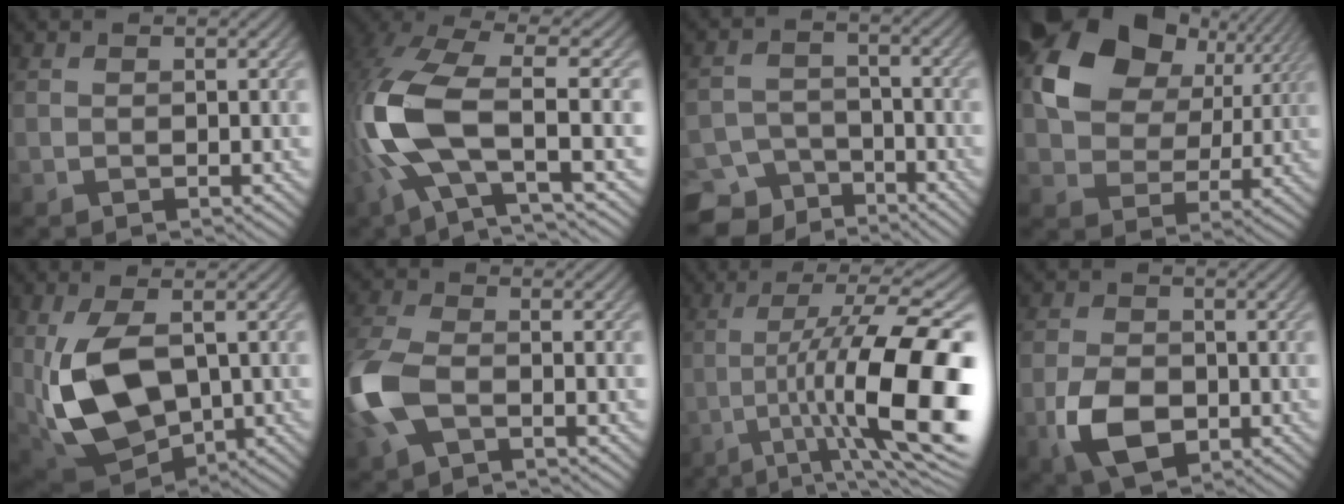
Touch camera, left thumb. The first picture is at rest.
{"total": 13.3, "force": [-1.7, 5.2, 12.1], "torque": [-0.292, -0.006, -0.040]}
{"total": 7.5, "force": [-6.1, 4.2, 1.4], "torque": [-0.031, -0.012, -0.098]}
{"total": 14.1, "force": [5.7, 10.2, 8.0], "torque": [-0.165, 0.014, 0.099]}
{"total": 13.2, "force": [-0.8, 7.6, 10.8], "torque": [-0.265, -0.027, -0.003]}
{"total": 8.4, "force": [-2.5, 4.7, 6.5], "torque": [-0.187, -0.011, -0.064]}
{"total": 16.0, "force": [-3.7, 4.2, 15.0], "torque": [-0.245, 0.002, -0.057]}
{"total": 6.9, "force": [-2.4, 4.5, 4.6], "torque": [-0.107, -0.012, -0.051]}